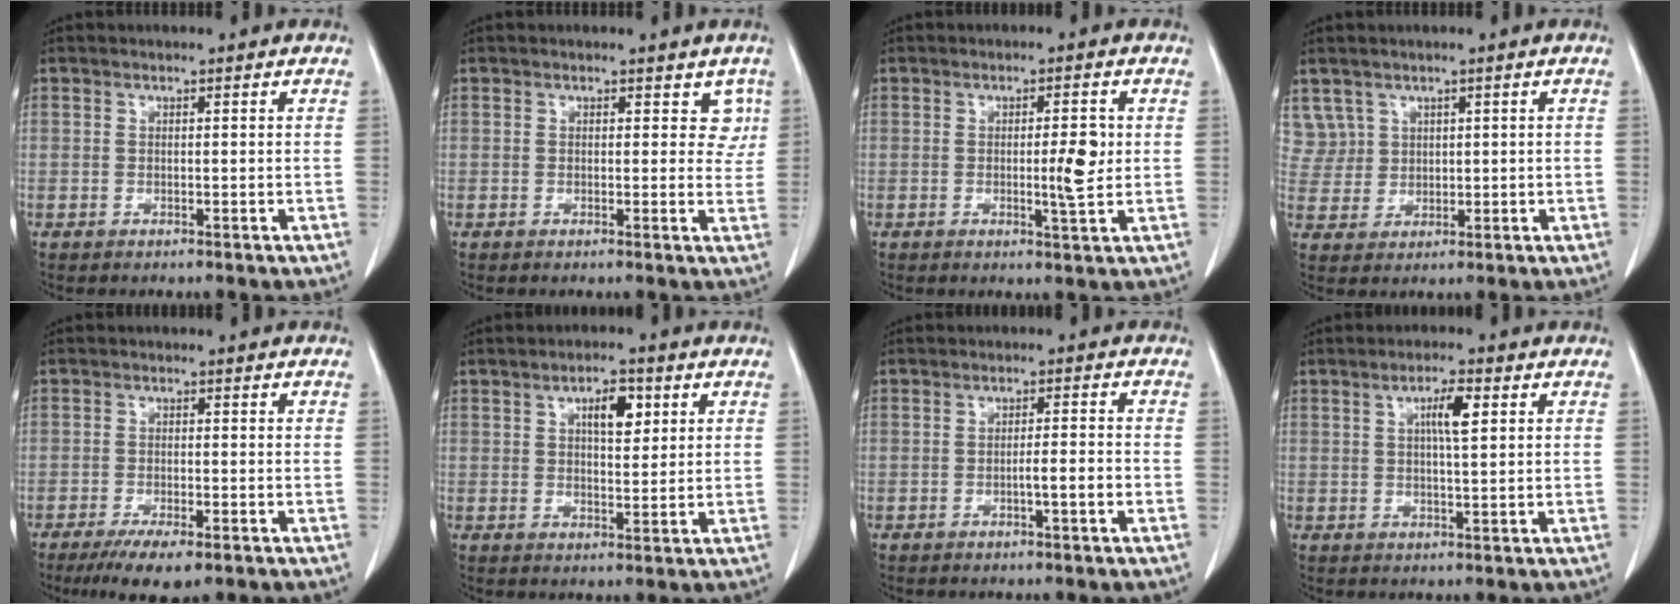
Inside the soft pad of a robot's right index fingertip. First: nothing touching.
{"total": 3.1, "force": [1.5, 2.2, 1.5], "torque": [0.008, 0.001, 0.009]}
{"total": 4.2, "force": [0.0, 0.5, 4.2], "torque": [-0.065, -0.002, 0.001]}
{"total": 4.7, "force": [2.5, 4.0, -0.4], "torque": [0.012, 0.010, 0.056]}
{"total": 6.4, "force": [-4.2, 1.5, 4.6], "torque": [-0.075, -0.014, -0.064]}
{"total": 5.1, "force": [2.0, 2.0, 4.3], "torque": [-0.069, 0.004, 0.033]}
{"total": 2.8, "force": [-1.1, 0.0, 2.6], "torque": [-0.040, 0.001, -0.020]}
{"total": 4.3, "force": [1.4, 0.5, 4.0], "torque": [-0.071, 0.001, 0.023]}